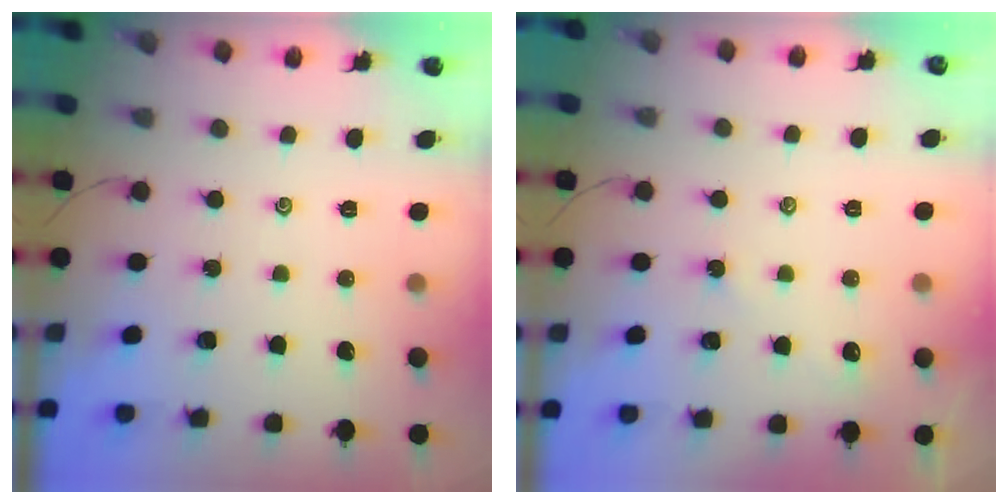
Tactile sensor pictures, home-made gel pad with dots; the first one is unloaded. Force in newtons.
{"total": 3.0, "press": 2.9, "slide": 0.4}